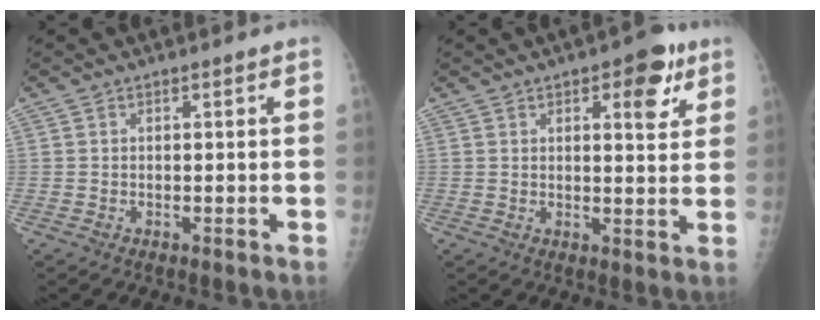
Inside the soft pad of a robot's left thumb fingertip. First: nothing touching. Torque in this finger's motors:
{"motor_torque": [-0.07, 0.13, -0.20, 0.05, 0.09]}